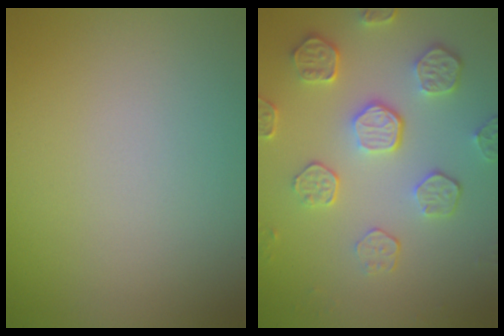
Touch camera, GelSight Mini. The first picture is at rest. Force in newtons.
{"total": 4.6, "press": 3.9, "slide": 2.5}